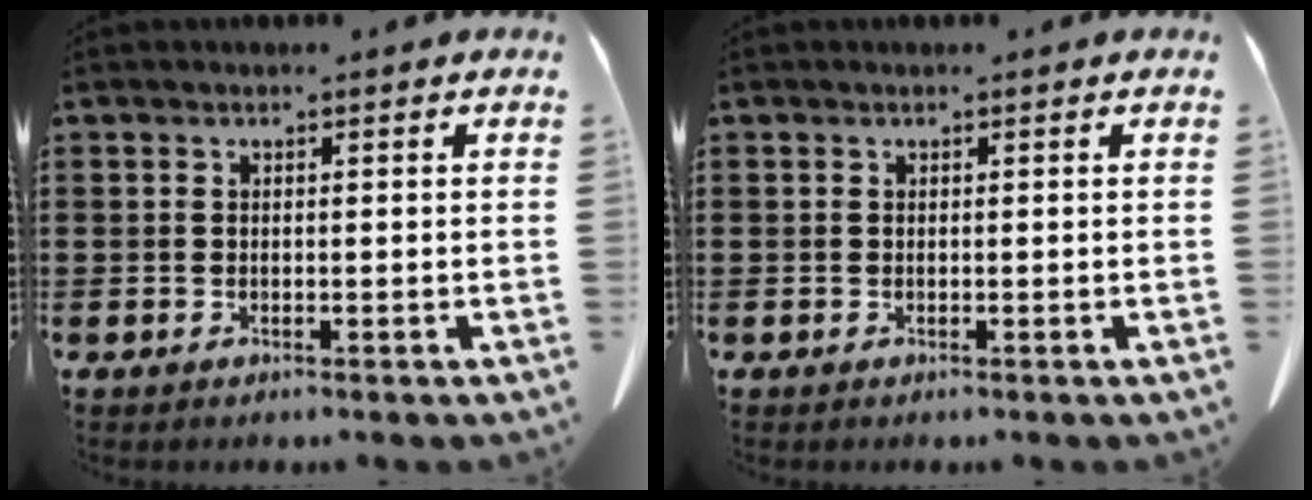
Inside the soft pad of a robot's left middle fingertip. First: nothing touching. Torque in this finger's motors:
{"motor_torque": [-0.05, 0.05, 0.00, 0.00]}